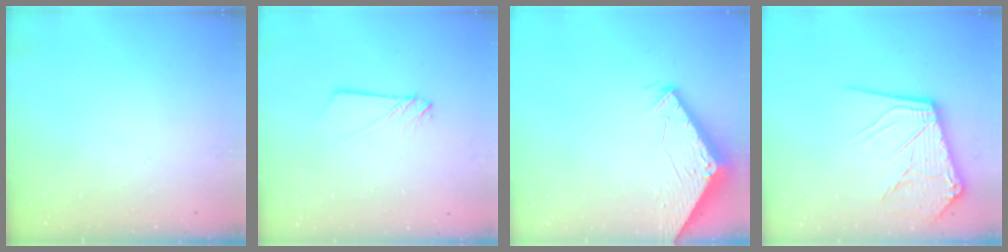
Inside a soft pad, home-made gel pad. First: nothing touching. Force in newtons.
{"total": 2.9, "press": 2.9, "slide": 0.4}
{"total": 2.8, "press": 2.8, "slide": 0.1}
{"total": 14.8, "press": 14.7, "slide": 2.0}